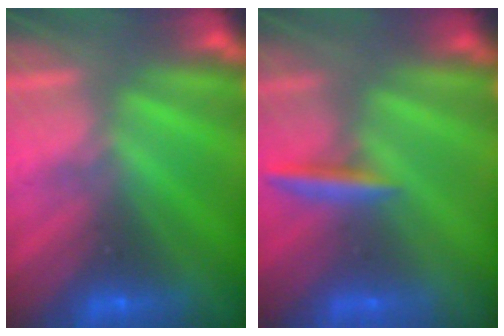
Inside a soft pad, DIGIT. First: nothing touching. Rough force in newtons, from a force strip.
{"total": 2.9}